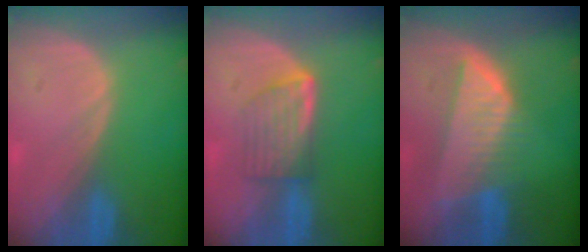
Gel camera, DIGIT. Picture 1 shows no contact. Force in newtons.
{"total": 5.9, "press": 5.5, "slide": 2.2}
{"total": 8.4, "press": 7.4, "slide": 4.0}